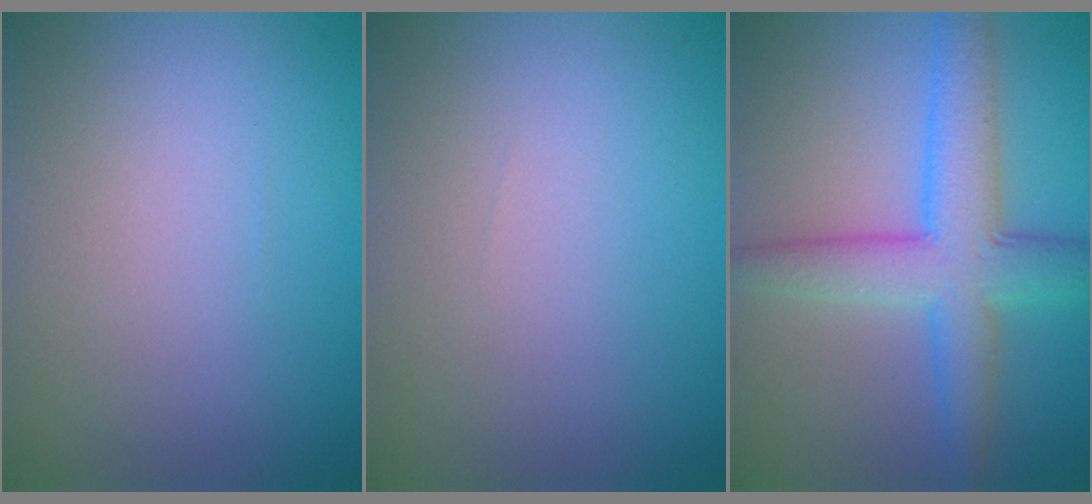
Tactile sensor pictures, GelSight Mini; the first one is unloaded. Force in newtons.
{"total": 0.0}
{"total": 5.9, "press": 5.9, "slide": 0.3}